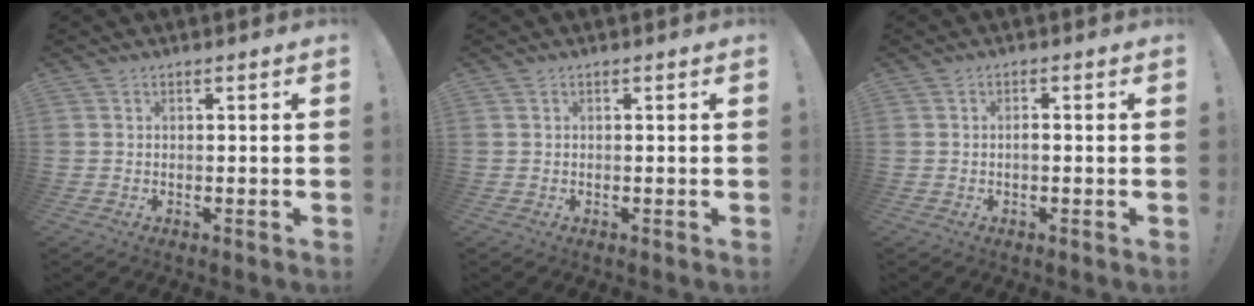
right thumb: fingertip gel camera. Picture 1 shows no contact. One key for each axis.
{"total": 0.0}
{"total": 1.4, "fx": -0.5, "fy": 0.6, "fz": 1.2, "tx": -0.023, "ty": 0.004, "tz": -0.011}